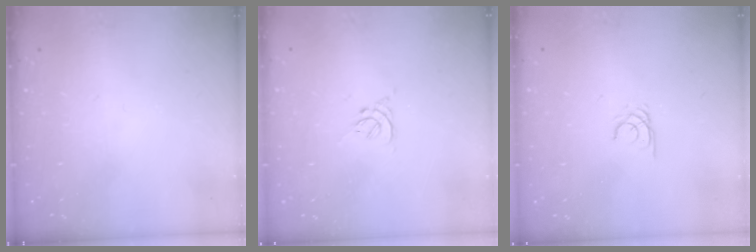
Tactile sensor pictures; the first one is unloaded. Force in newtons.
{"total": 1.7, "press": 1.6, "slide": 0.6}
{"total": 1.9, "press": 1.9, "slide": 0.3}